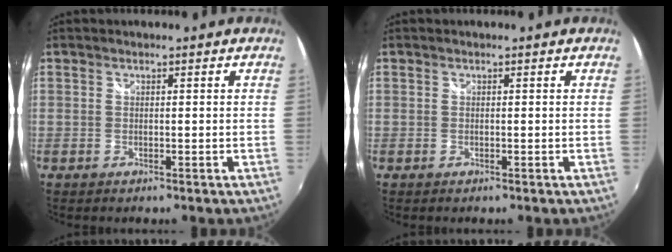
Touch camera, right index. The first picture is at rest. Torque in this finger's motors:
{"motor_torque": [0.00, 0.00, 0.00, 0.00]}